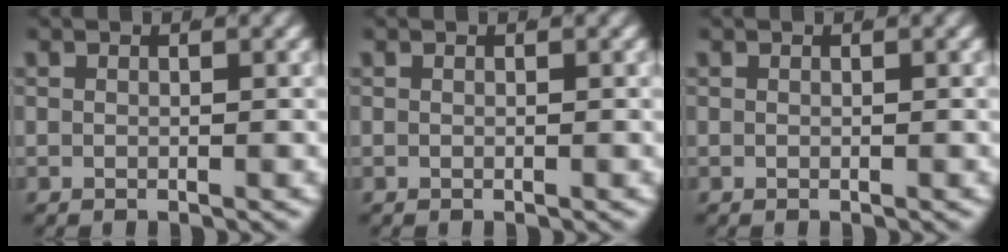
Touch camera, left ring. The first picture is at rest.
{"total": 0.0}
{"total": 0.0}